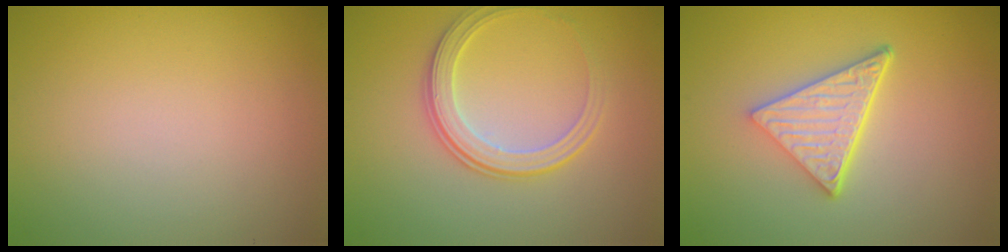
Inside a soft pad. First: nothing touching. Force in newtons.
{"total": 3.3, "press": 2.8, "slide": 1.8}
{"total": 5.2, "press": 3.6, "slide": 3.7}